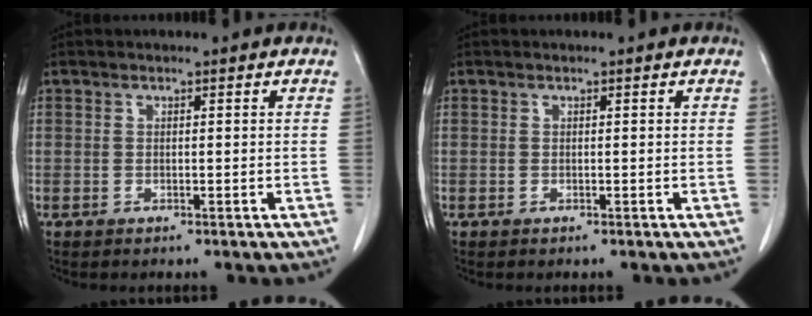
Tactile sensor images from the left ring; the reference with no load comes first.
{"total": 0.0}